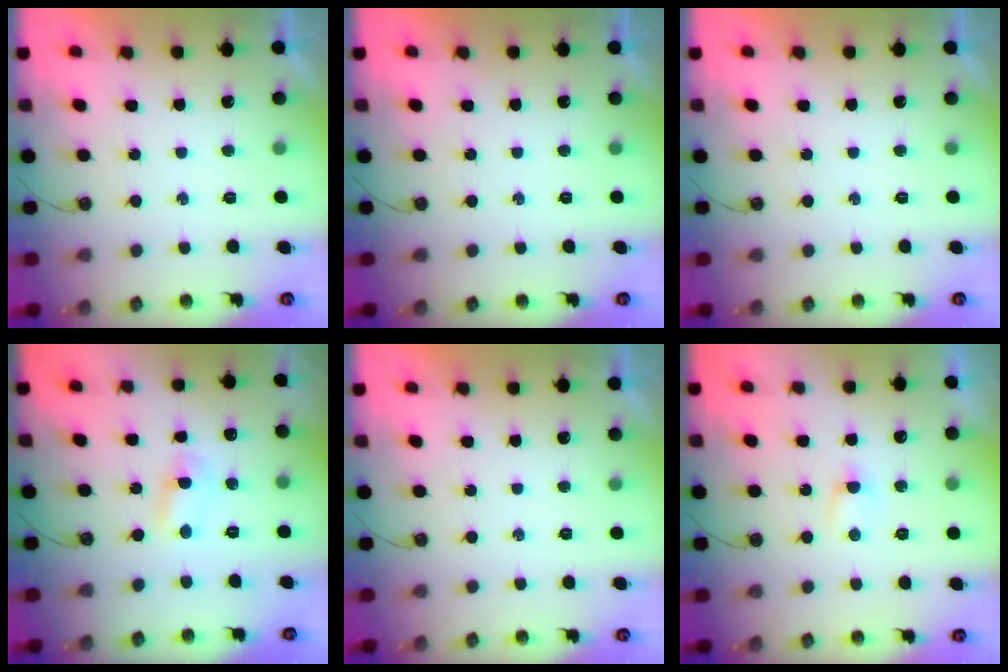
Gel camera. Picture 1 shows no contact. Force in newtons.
{"total": 0.0}
{"total": 0.0}
{"total": 1.4, "press": 1.4, "slide": 0.2}
{"total": 0.0}
{"total": 2.7, "press": 2.7, "slide": 0.4}